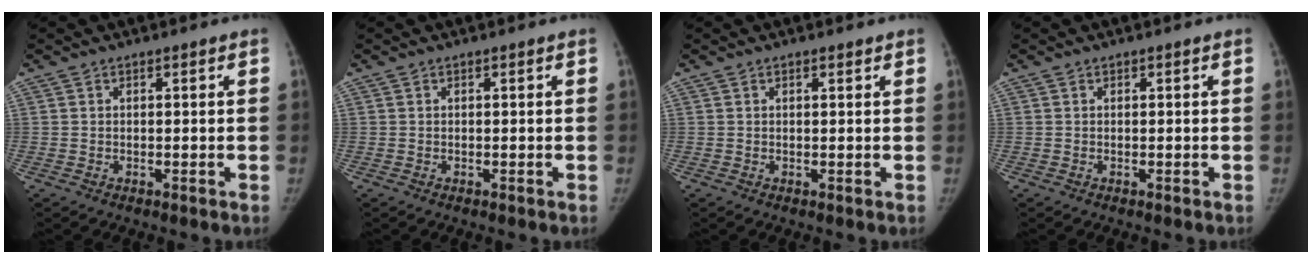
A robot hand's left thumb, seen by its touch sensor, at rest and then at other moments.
{"total": 0.0}
{"total": 0.7, "force": [0.5, 0.3, 0.4], "torque": [-0.008, -0.003, 0.008]}
{"total": 0.0}